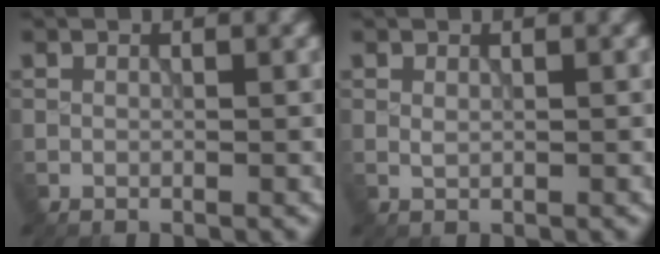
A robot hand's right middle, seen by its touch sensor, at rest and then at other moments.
{"total": 0.5, "force": [0.2, 0.3, 0.4], "torque": [-0.010, 0.000, 0.004]}